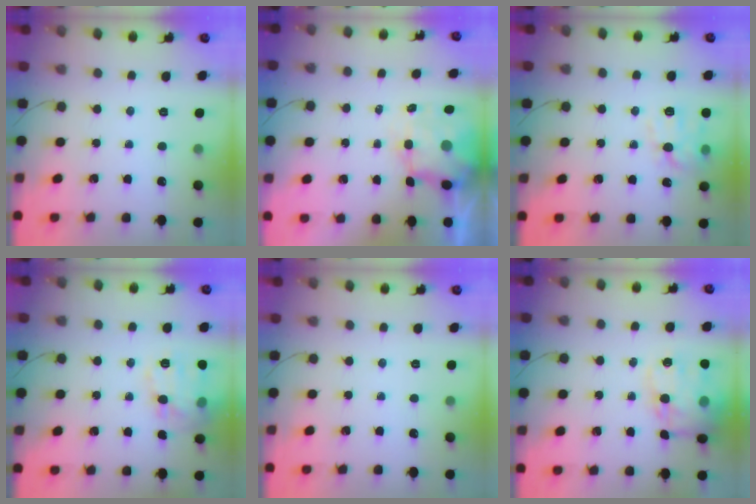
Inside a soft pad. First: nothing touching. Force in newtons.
{"total": 6.1, "press": 5.8, "slide": 2.1}
{"total": 12.0, "press": 12.0, "slide": 0.1}
{"total": 15.0, "press": 15.0, "slide": 0.8}
{"total": 0.0}
{"total": 16.6, "press": 16.2, "slide": 3.5}